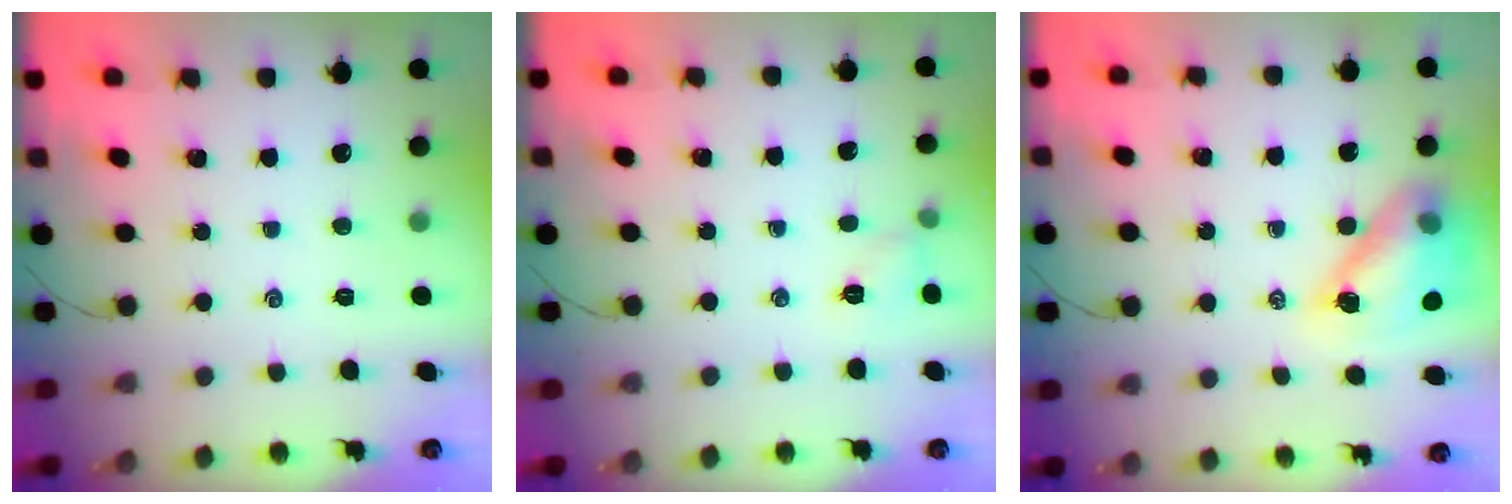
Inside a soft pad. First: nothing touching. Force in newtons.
{"total": 4.5, "press": 4.2, "slide": 1.6}
{"total": 13.2, "press": 12.7, "slide": 3.7}